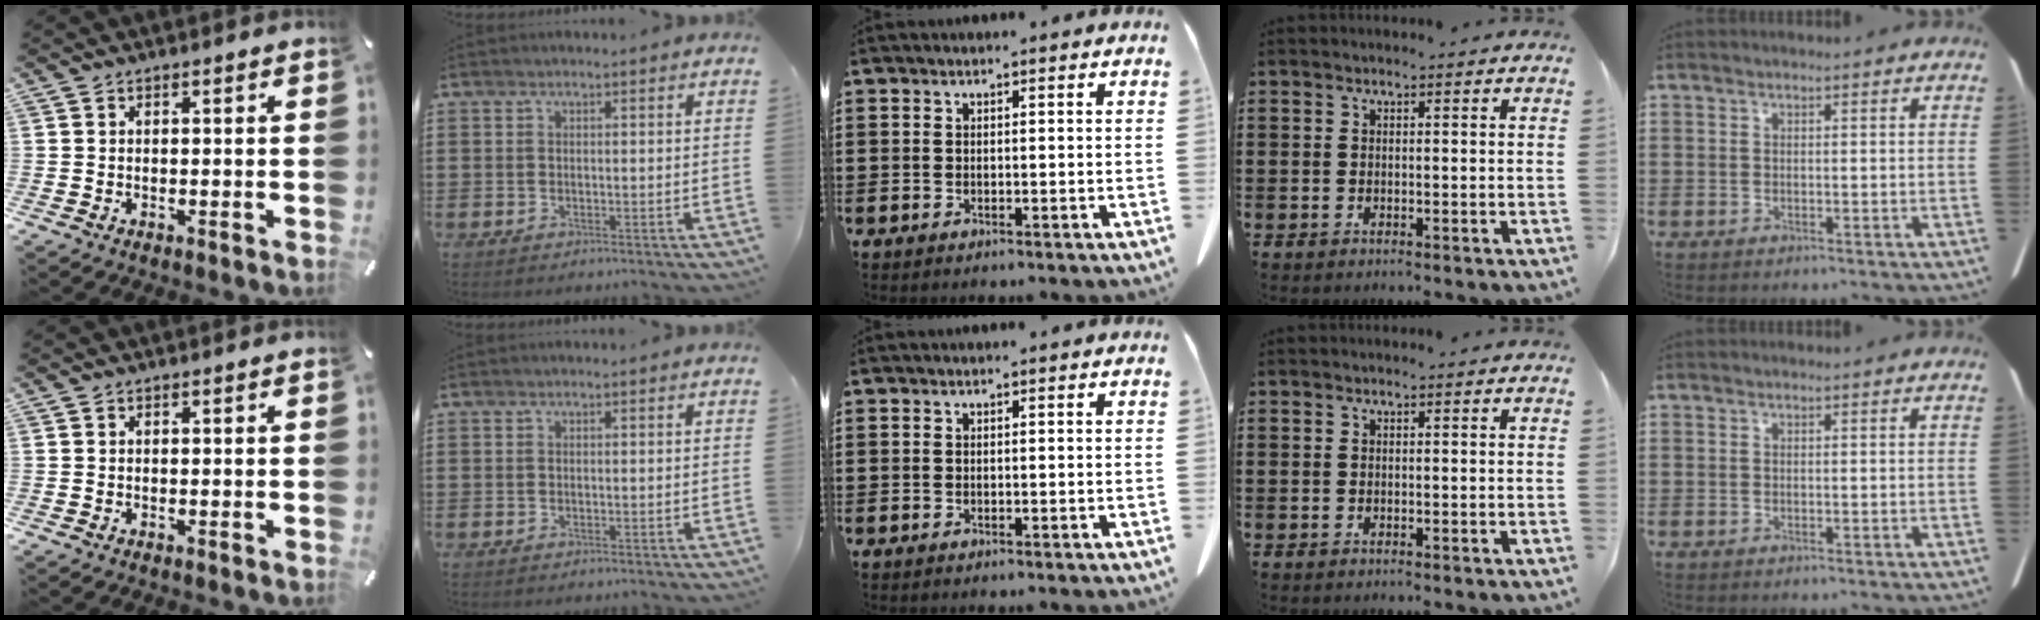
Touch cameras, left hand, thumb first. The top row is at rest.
{}